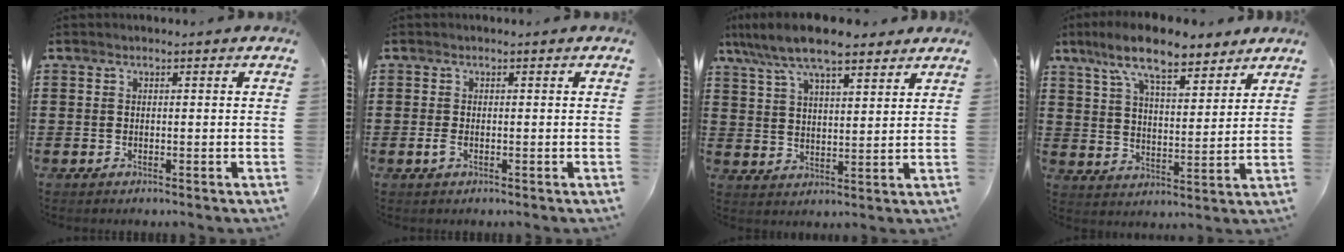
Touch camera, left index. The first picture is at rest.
{"total": 1.4, "force": [-0.4, 0.6, 1.2], "torque": [-0.031, -0.005, -0.009]}
{"total": 8.8, "force": [7.2, 2.1, 4.6], "torque": [-0.112, -0.014, 0.131]}
{"total": 10.4, "force": [8.4, 2.4, 5.5], "torque": [-0.133, -0.020, 0.153]}